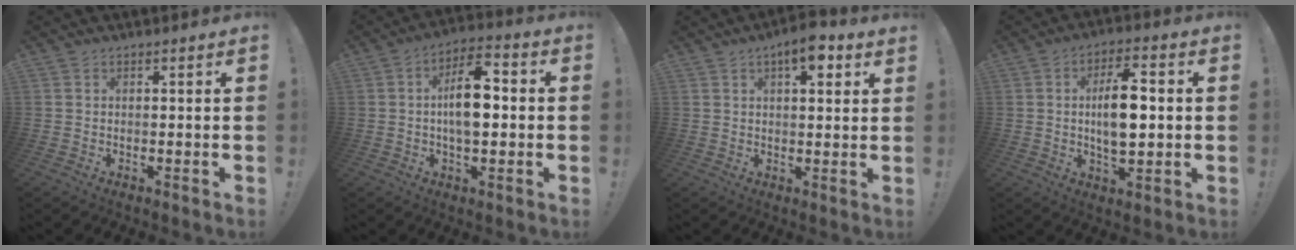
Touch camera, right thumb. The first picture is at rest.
{"total": 11.8, "force": [0.0, 6.2, 10.0], "torque": [-0.163, 0.013, -0.004]}
{"total": 6.5, "force": [3.4, 2.2, 5.1], "torque": [-0.065, -0.015, 0.051]}
{"total": 11.7, "force": [0.6, 5.2, 10.5], "torque": [-0.179, 0.002, 0.005]}